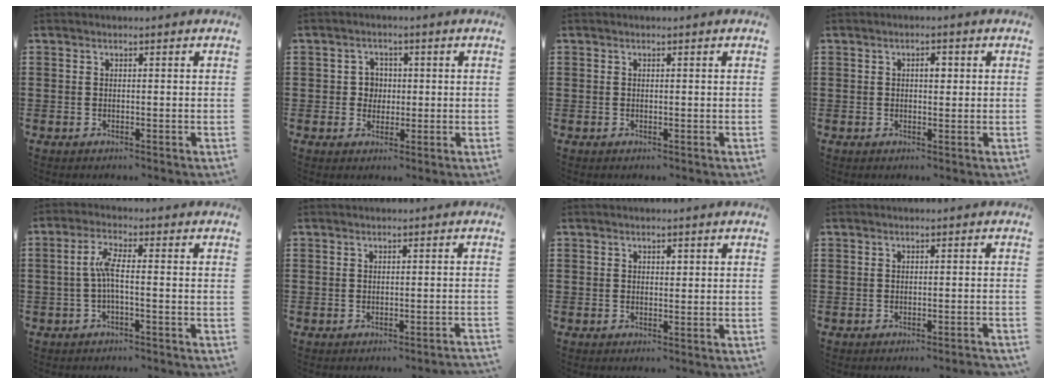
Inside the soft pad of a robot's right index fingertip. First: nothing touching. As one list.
[{"total": 3.1, "force": [0.1, 2.9, 1.3], "torque": [-0.037, 0.010, -0.003]}, {"total": 0.0}, {"total": 2.0, "force": [0.3, 0.9, 1.7], "torque": [-0.027, 0.004, 0.002]}, {"total": 4.3, "force": [-0.7, 0.8, 4.2], "torque": [-0.093, -0.002, -0.020]}, {"total": 0.8, "force": [-0.6, -0.1, 0.4], "torque": [-0.009, -0.002, -0.013]}, {"total": 0.6, "force": [0.3, 0.5, 0.4], "torque": [-0.007, 0.002, 0.005]}, {"total": 0.9, "force": [-0.8, -0.2, 0.5], "torque": [-0.009, -0.003, -0.015]}]